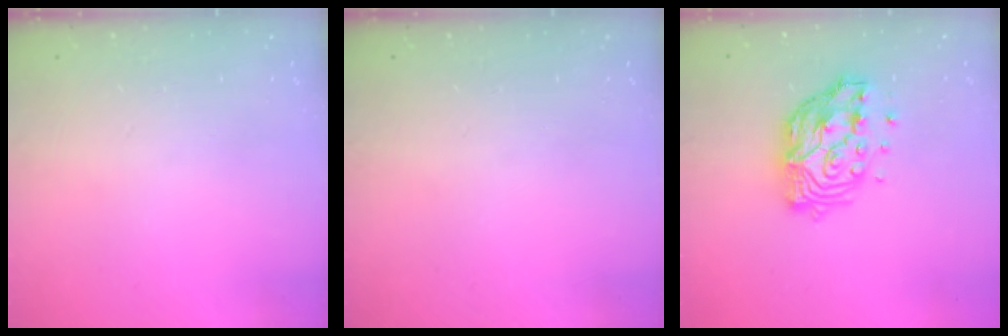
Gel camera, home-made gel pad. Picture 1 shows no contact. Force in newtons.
{"total": 0.0}
{"total": 14.1, "press": 14.0, "slide": 1.3}